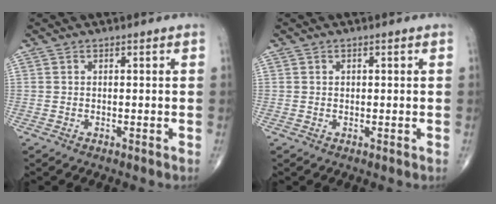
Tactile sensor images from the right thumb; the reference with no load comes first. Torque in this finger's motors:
{"motor_torque": [-0.16, -0.15, -0.05, 0.12, -0.06]}